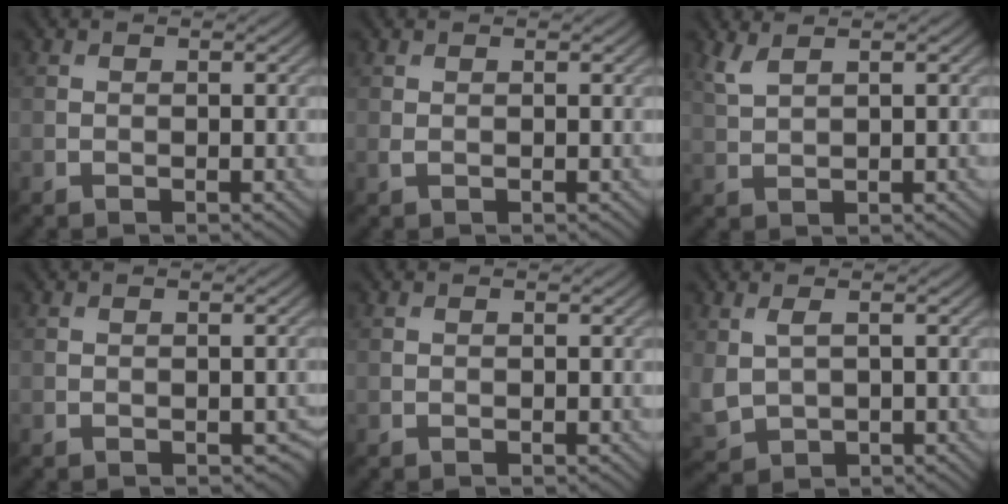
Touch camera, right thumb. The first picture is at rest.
{"total": 0.6, "force": [0.2, 0.2, 0.5], "torque": [-0.014, 0.001, 0.004]}
{"total": 2.4, "force": [1.7, 0.5, 1.6], "torque": [-0.043, 0.005, 0.042]}
{"total": 1.2, "force": [-0.4, 0.8, 0.8], "torque": [-0.014, -0.012, 0.001]}
{"total": 0.0}
{"total": 3.9, "force": [0.8, 2.5, 2.9], "torque": [-0.083, -0.011, 0.022]}